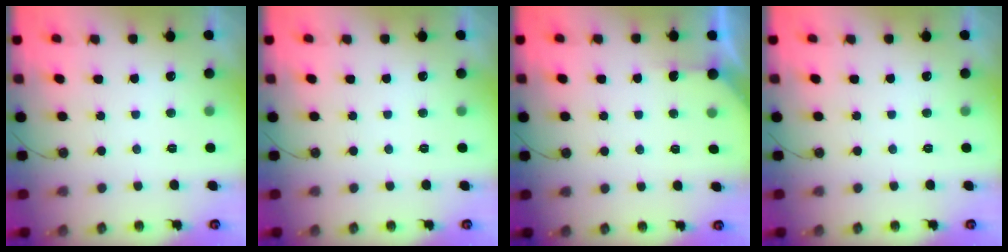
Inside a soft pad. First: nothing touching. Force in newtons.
{"total": 0.0}
{"total": 2.5, "press": 2.5, "slide": 0.2}
{"total": 0.0}